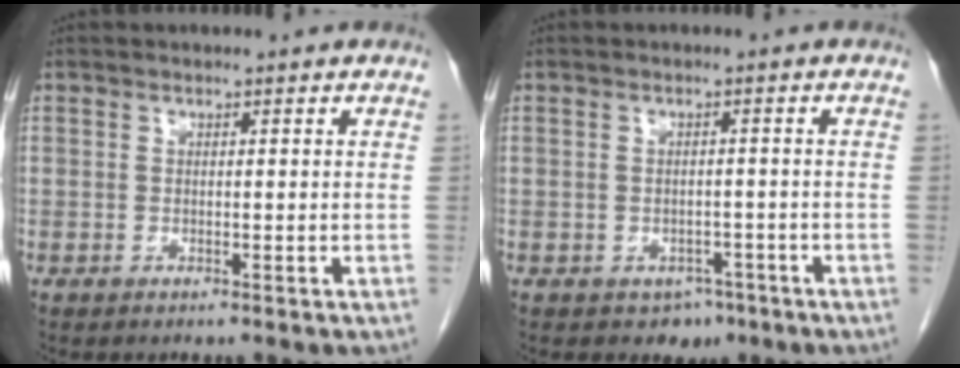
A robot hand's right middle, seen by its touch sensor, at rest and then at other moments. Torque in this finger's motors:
{"motor_torque": [-0.21, -0.18, -0.03, -0.01]}